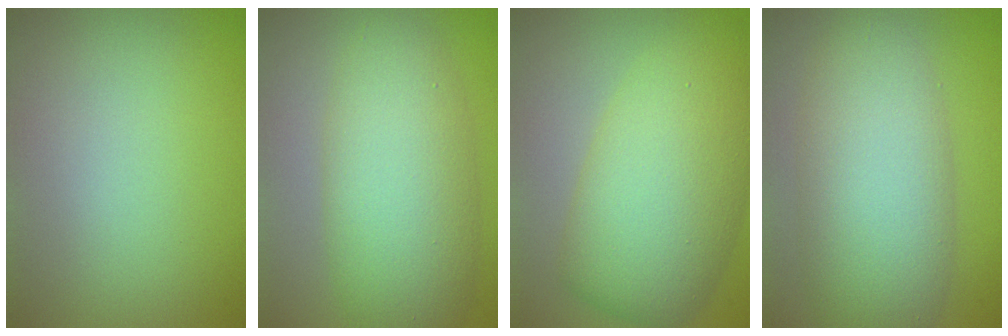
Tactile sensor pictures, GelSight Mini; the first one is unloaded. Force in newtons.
{"total": 7.6, "press": 7.6, "slide": 0.1}
{"total": 8.8, "press": 8.8, "slide": 0.2}
{"total": 8.2, "press": 8.2, "slide": 0.3}